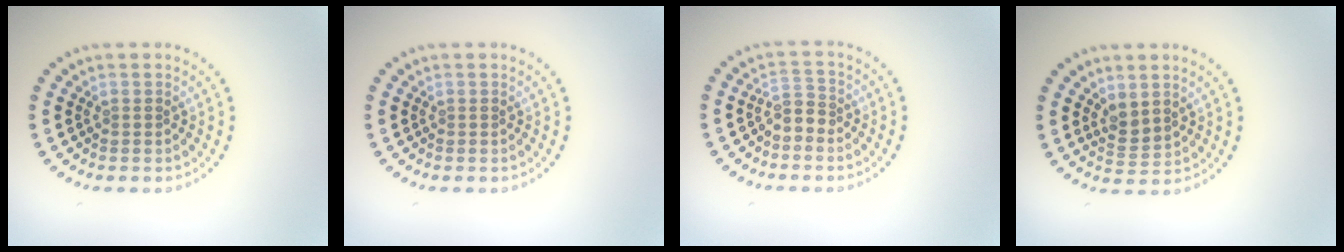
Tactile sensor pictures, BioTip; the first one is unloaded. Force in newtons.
{"total": 0.0}
{"total": 1.7, "press": 1.4, "slide": 0.9}
{"total": 2.0, "press": 1.6, "slide": 1.1}